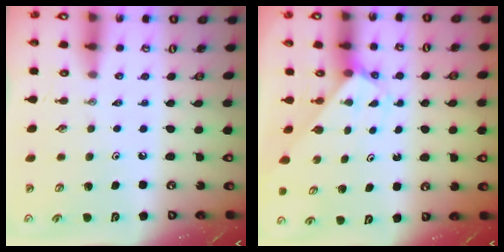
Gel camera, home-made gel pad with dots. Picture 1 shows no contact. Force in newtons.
{"total": 2.2, "press": 2.2, "slide": 0.2}